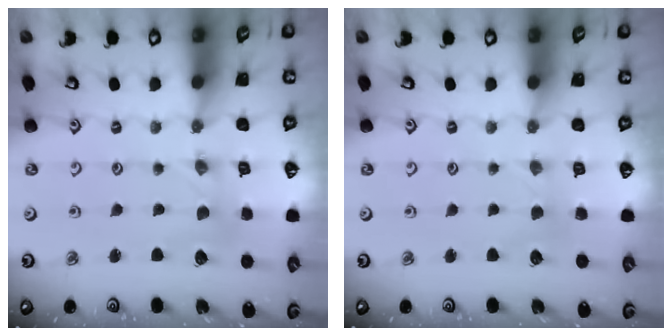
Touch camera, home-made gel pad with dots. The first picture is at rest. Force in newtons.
{"total": 1.6, "press": 1.6, "slide": 0.4}